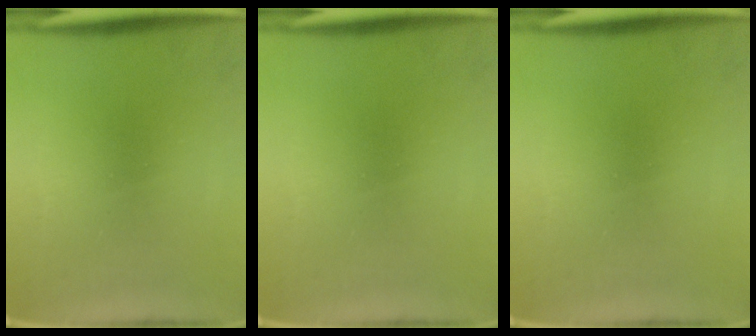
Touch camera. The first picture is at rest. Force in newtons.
{"total": 0.0}
{"total": 0.0}